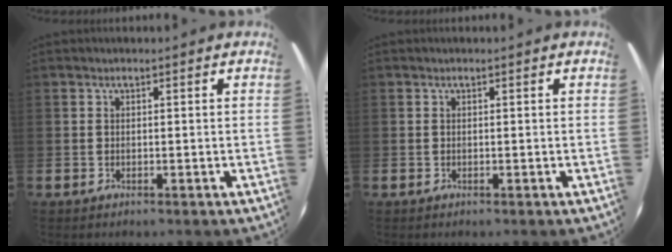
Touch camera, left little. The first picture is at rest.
{"total": 0.0}